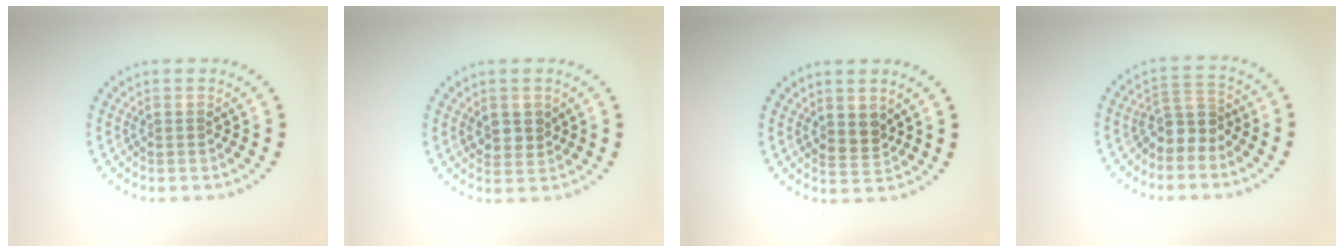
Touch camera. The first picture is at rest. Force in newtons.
{"total": 2.0, "press": 1.9, "slide": 0.7}
{"total": 1.9, "press": 1.8, "slide": 0.7}
{"total": 2.6, "press": 2.1, "slide": 1.7}